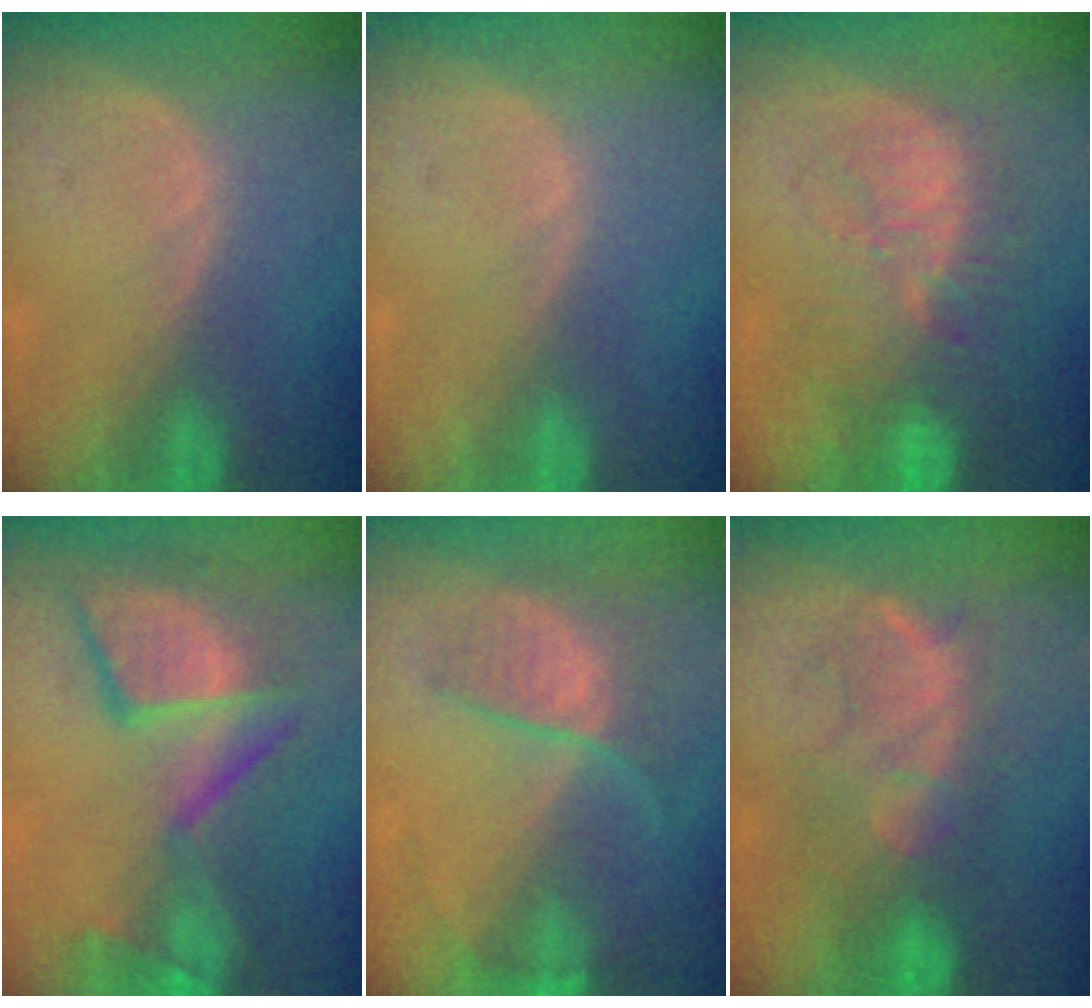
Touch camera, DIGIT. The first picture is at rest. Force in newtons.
{"total": 0.0}
{"total": 11.1, "press": 10.0, "slide": 4.6}
{"total": 12.2, "press": 11.1, "slide": 5.1}
{"total": 6.4, "press": 6.3, "slide": 1.0}
{"total": 8.3, "press": 8.3, "slide": 0.1}